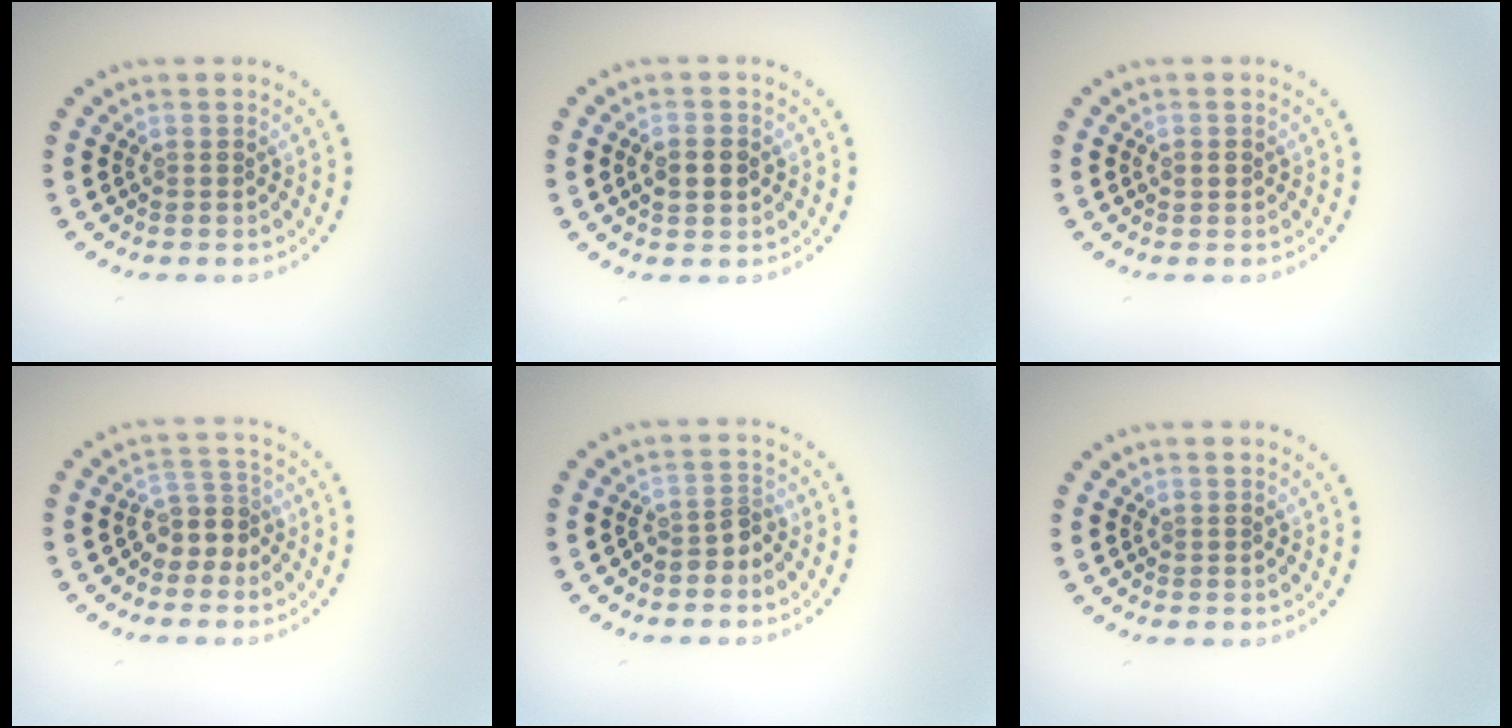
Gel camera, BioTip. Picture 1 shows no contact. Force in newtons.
{"total": 2.1, "press": 2.1, "slide": 0.1}
{"total": 1.0, "press": 1.0, "slide": 0.1}
{"total": 2.7, "press": 2.1, "slide": 1.7}
{"total": 1.9, "press": 1.4, "slide": 1.3}
{"total": 0.0}